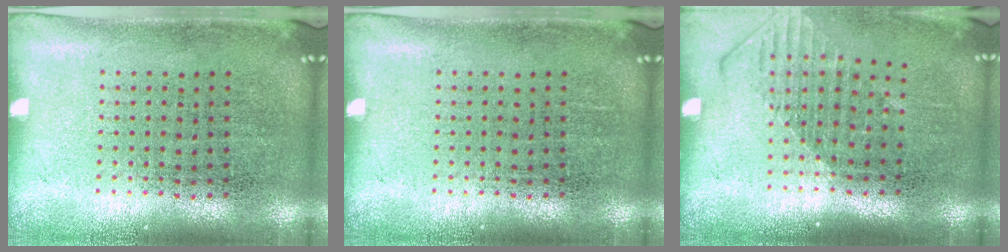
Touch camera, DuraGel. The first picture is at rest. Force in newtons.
{"total": 0.0}
{"total": 1.5, "press": 1.2, "slide": 1.0}